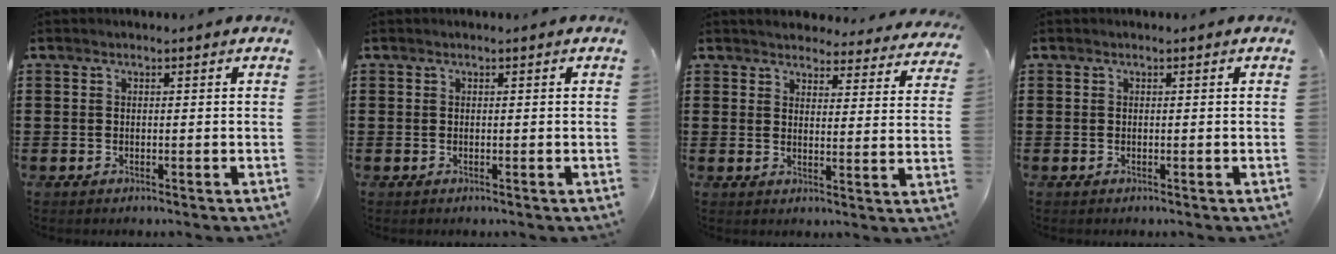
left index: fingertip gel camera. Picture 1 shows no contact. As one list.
[{"total": 0.0}, {"total": 3.8, "force": [3.8, 0.2, 0.3], "torque": [-0.015, -0.025, 0.065]}, {"total": 0.0}]